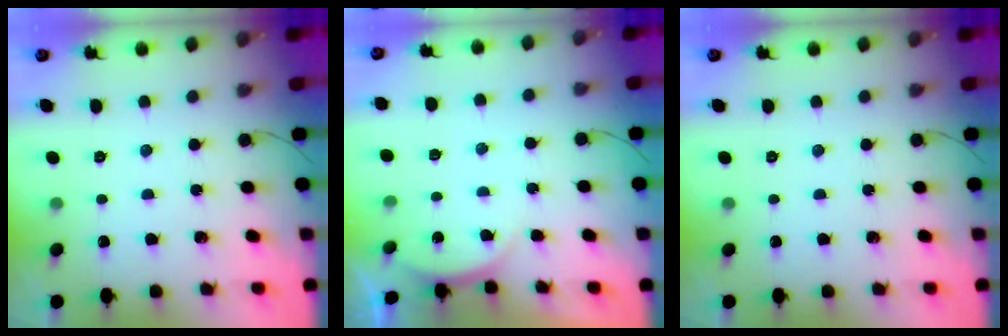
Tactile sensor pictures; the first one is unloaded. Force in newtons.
{"total": 2.8, "press": 2.1, "slide": 1.7}
{"total": 0.0}